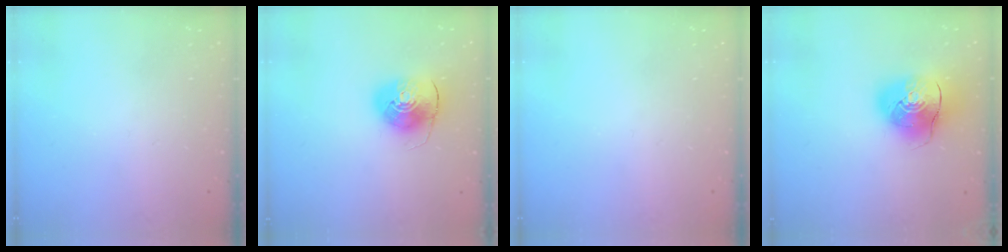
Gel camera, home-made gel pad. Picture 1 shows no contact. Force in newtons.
{"total": 9.4, "press": 9.2, "slide": 1.5}
{"total": 0.0}
{"total": 13.0, "press": 12.8, "slide": 2.4}